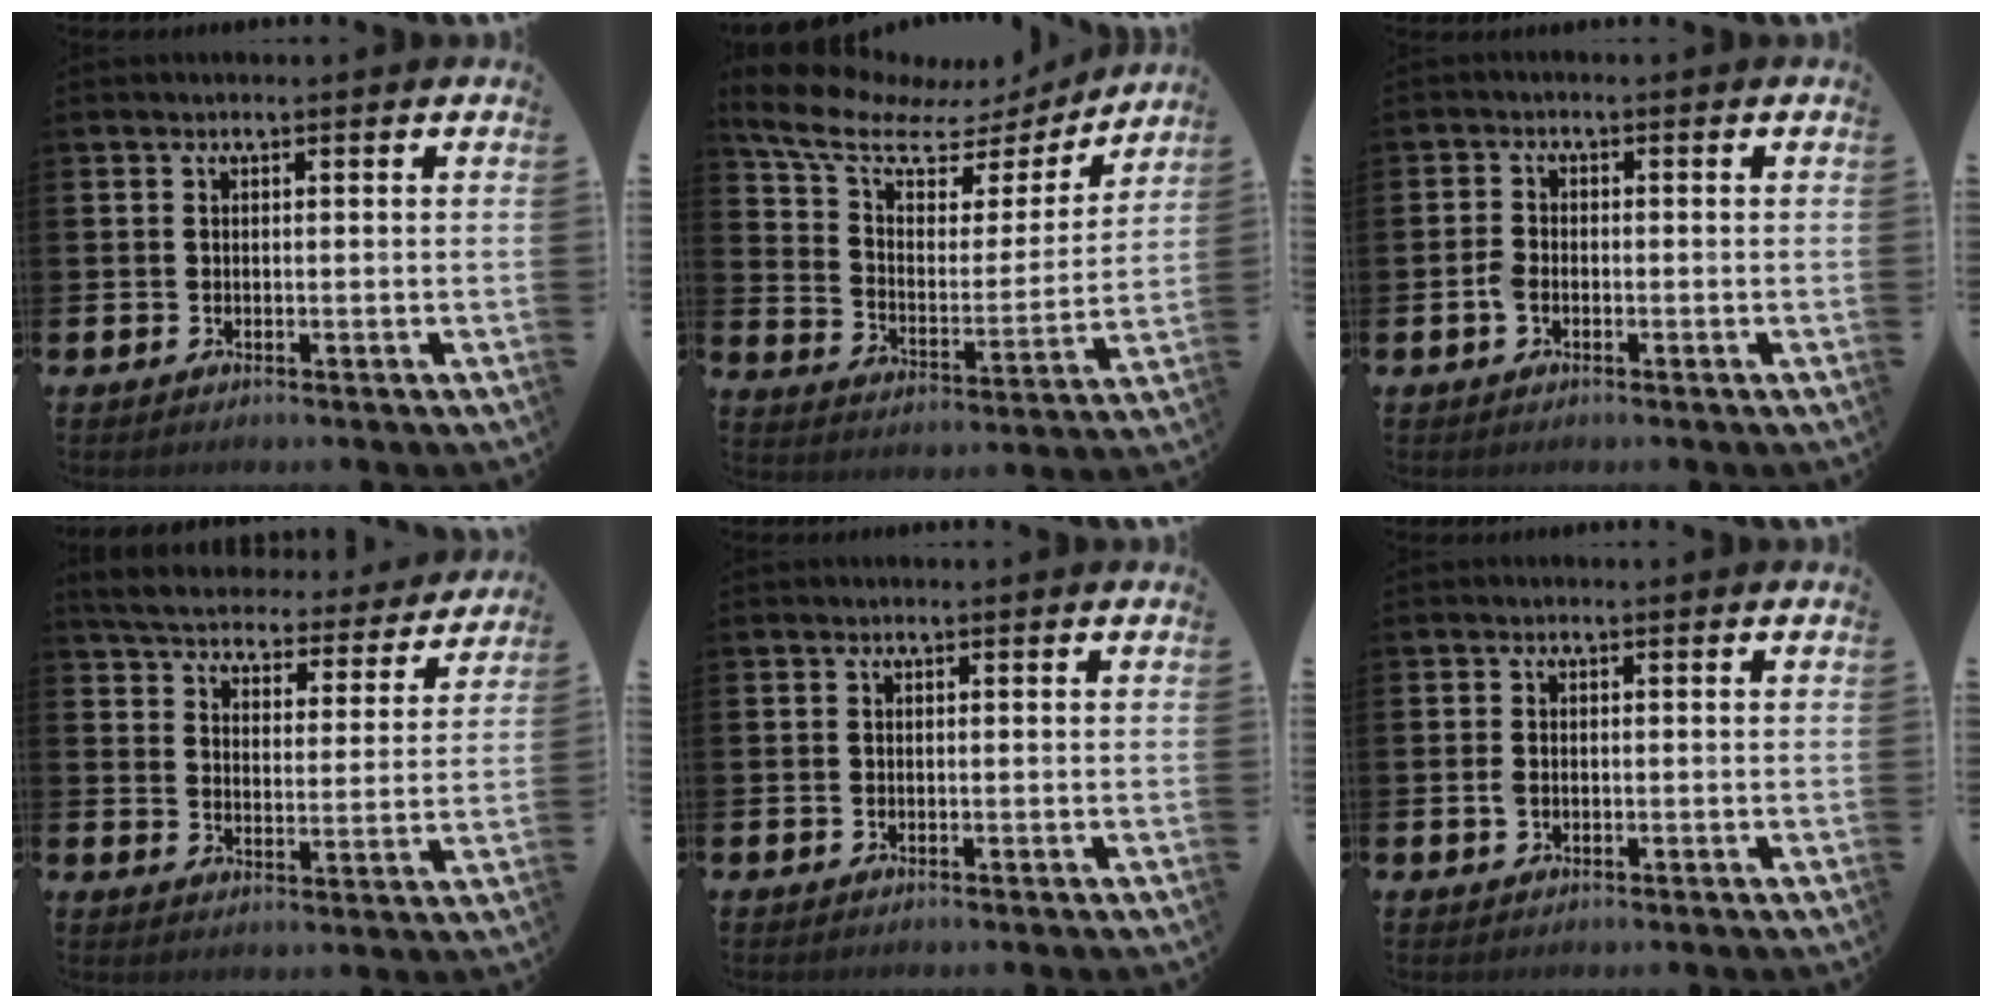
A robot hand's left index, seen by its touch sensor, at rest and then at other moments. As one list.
[{"total": 9.3, "force": [7.3, 4.4, 3.7], "torque": [-0.109, -0.045, 0.124]}, {"total": 2.3, "force": [-0.7, 1.6, 1.5], "torque": [-0.029, 0.005, -0.013]}, {"total": 5.6, "force": [5.4, 1.0, 0.9], "torque": [-0.050, -0.040, 0.091]}, {"total": 0.0}, {"total": 1.4, "force": [-0.1, 1.1, 0.9], "torque": [-0.018, 0.008, -0.004]}]